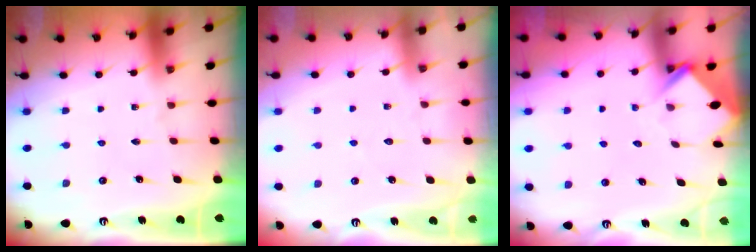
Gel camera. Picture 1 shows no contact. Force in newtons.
{"total": 2.5, "press": 2.5, "slide": 0.3}
{"total": 3.8, "press": 3.8, "slide": 0.2}